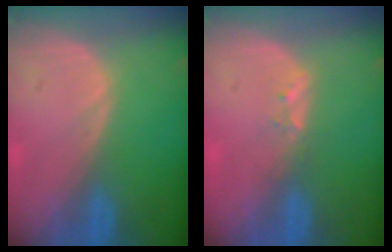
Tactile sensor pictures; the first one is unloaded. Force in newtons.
{"total": 1.7, "press": 1.5, "slide": 0.9}